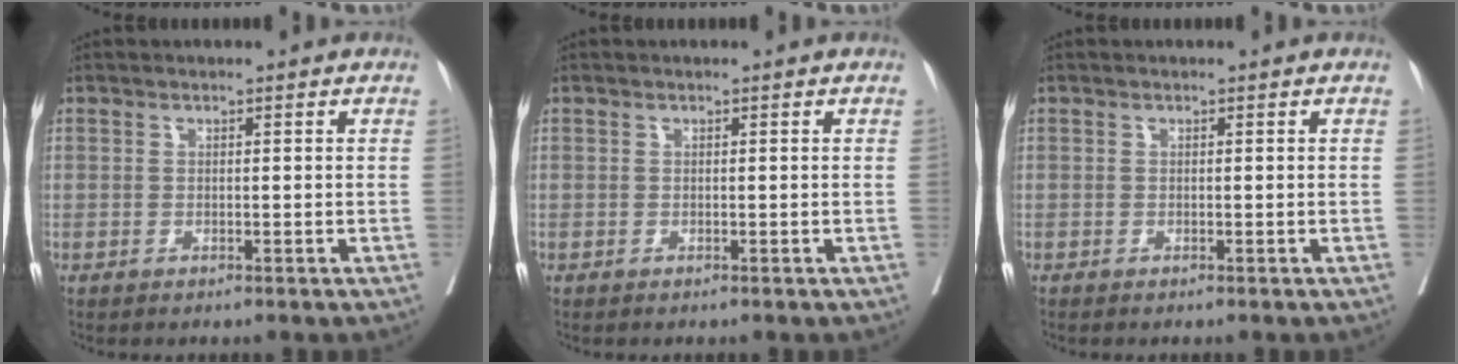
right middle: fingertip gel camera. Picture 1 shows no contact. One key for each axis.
{"total": 0.0}
{"total": 0.0}